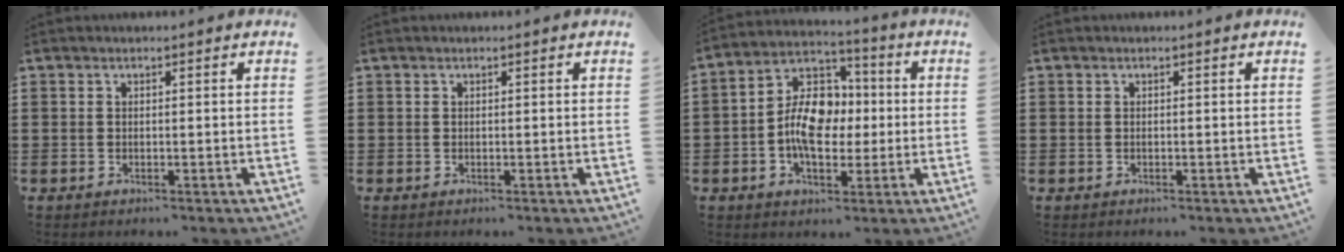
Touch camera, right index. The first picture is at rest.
{"total": 0.0}
{"total": 10.5, "force": [-0.8, 6.8, 7.9], "torque": [-0.161, 0.009, -0.022]}
{"total": 0.0}